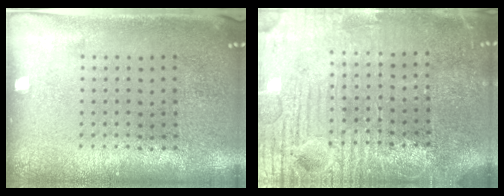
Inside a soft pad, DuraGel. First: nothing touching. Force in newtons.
{"total": 3.9, "press": 3.7, "slide": 1.1}